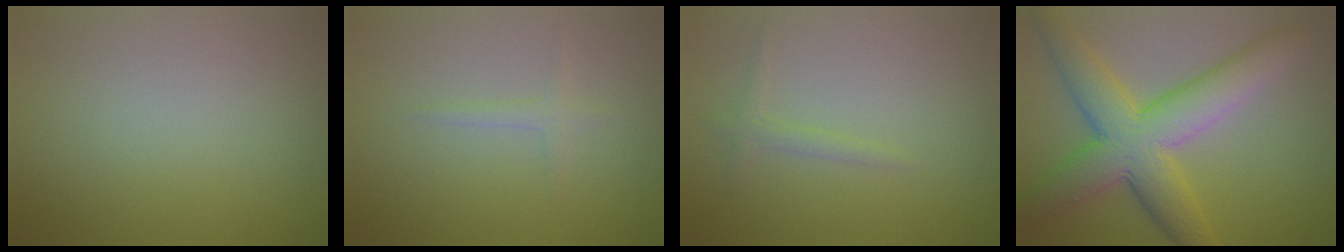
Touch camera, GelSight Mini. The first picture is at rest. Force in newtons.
{"total": 1.1, "press": 1.1, "slide": 0.1}
{"total": 1.1, "press": 1.1, "slide": 0.1}
{"total": 9.2, "press": 9.2, "slide": 0.1}